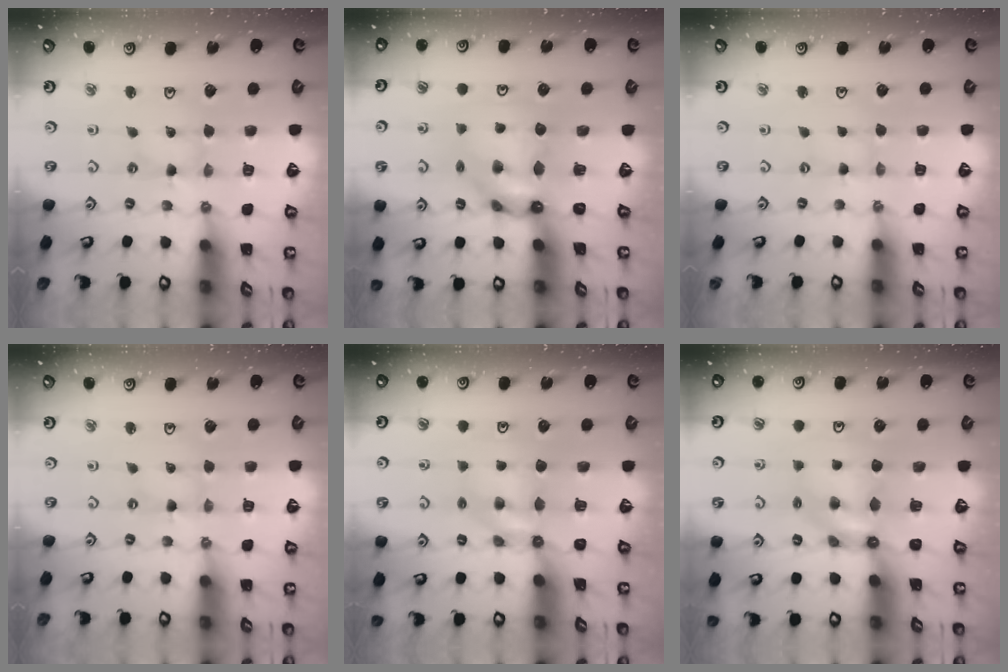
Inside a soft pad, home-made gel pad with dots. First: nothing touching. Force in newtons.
{"total": 9.1, "press": 9.0, "slide": 0.8}
{"total": 0.5, "press": 0.5, "slide": 0.1}
{"total": 0.0}
{"total": 5.5, "press": 5.5, "slide": 0.1}
{"total": 5.2, "press": 5.1, "slide": 0.2}